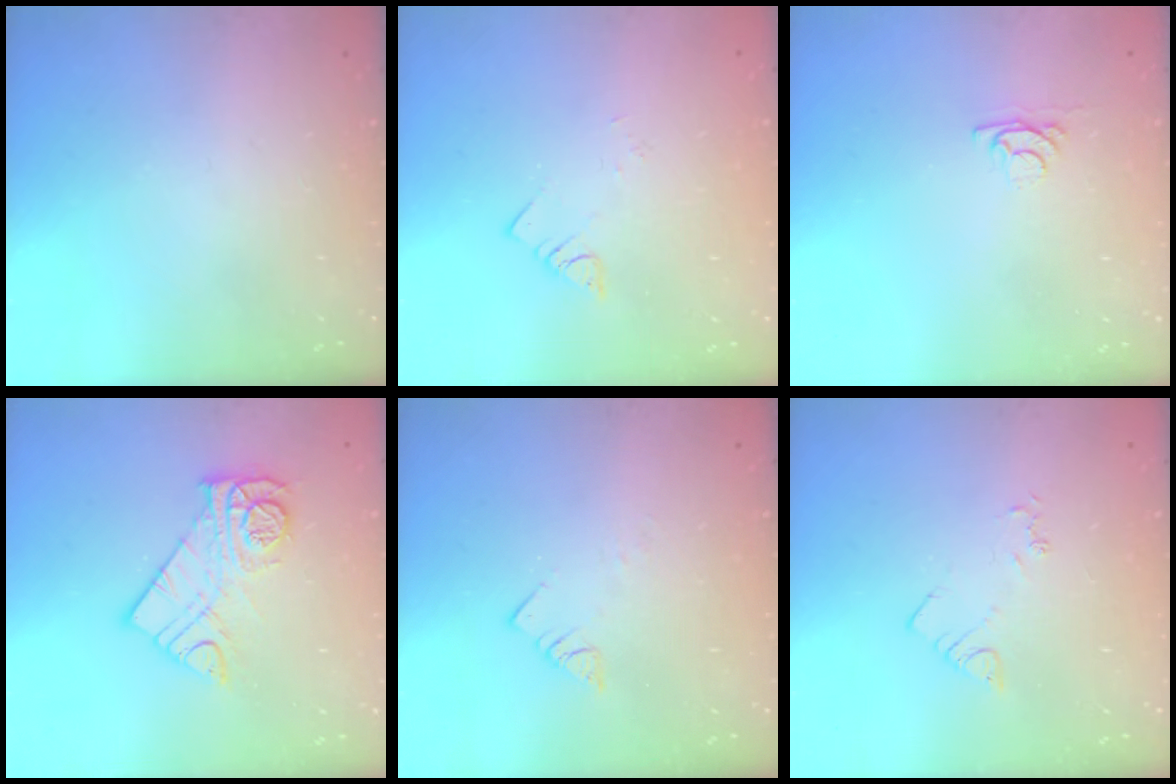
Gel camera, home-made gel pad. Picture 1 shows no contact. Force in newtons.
{"total": 1.9, "press": 1.9, "slide": 0.1}
{"total": 3.8, "press": 3.8, "slide": 0.4}
{"total": 11.4, "press": 11.4, "slide": 1.0}
{"total": 3.4, "press": 3.3, "slide": 0.4}
{"total": 2.3, "press": 2.3, "slide": 0.3}